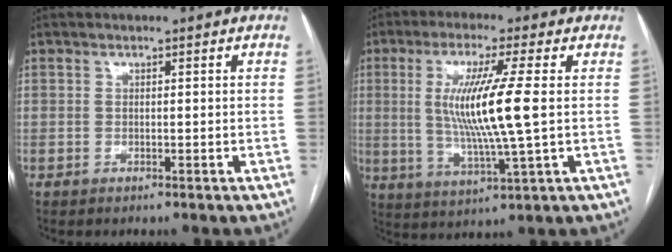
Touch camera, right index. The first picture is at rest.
{"total": 11.7, "force": [1.1, -0.6, 11.6], "torque": [-0.233, -0.012, 0.019]}